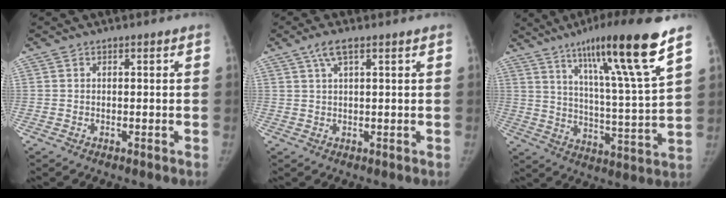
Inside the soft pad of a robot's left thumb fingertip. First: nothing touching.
{"total": 3.5, "force": [1.9, 0.7, 2.8], "torque": [-0.064, 0.005, 0.043]}
{"total": 19.8, "force": [12.0, 1.2, 15.6], "torque": [-0.233, -0.053, 0.191]}